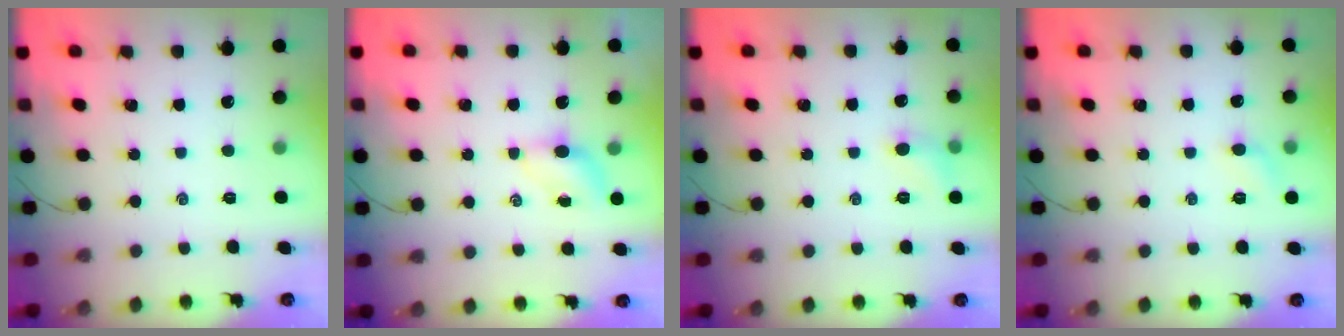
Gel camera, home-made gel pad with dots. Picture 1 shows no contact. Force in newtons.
{"total": 4.0, "press": 3.9, "slide": 1.2}
{"total": 5.9, "press": 5.6, "slide": 1.9}
{"total": 5.4, "press": 5.1, "slide": 1.5}